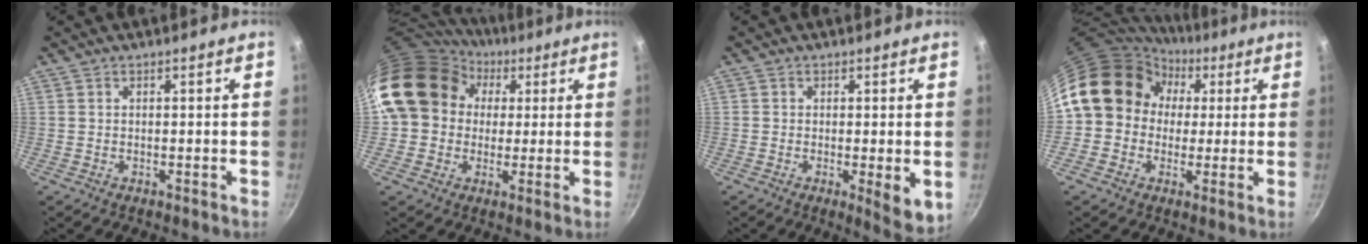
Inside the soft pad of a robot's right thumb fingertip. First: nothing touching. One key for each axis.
{"total": 16.5, "fx": 3.6, "fy": 14.1, "fz": 7.8, "tx": -0.114, "ty": 0.029, "tz": 0.053}
{"total": 5.6, "fx": -0.7, "fy": 1.7, "fz": 5.3, "tx": -0.067, "ty": -0.015, "tz": -0.008}
{"total": 15.3, "fx": 2.6, "fy": 13.1, "fz": 7.3, "tx": -0.094, "ty": 0.034, "tz": 0.030}